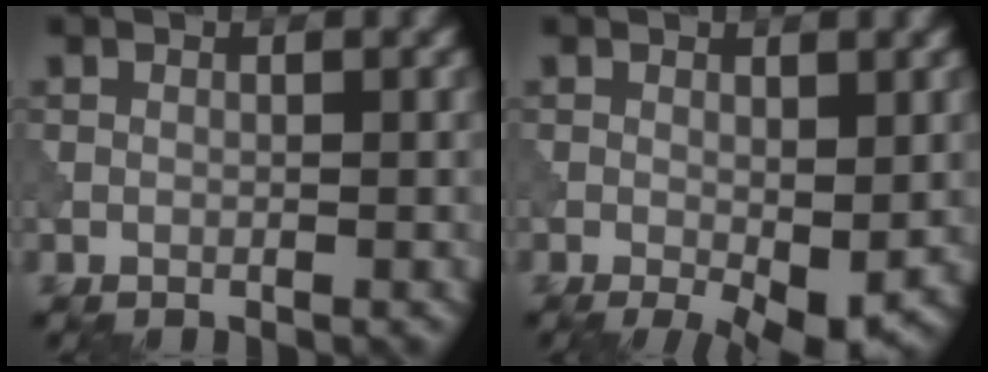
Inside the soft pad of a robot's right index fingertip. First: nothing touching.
{"total": 3.8, "force": [-0.8, 1.3, 3.4], "torque": [-0.050, -0.013, -0.008]}